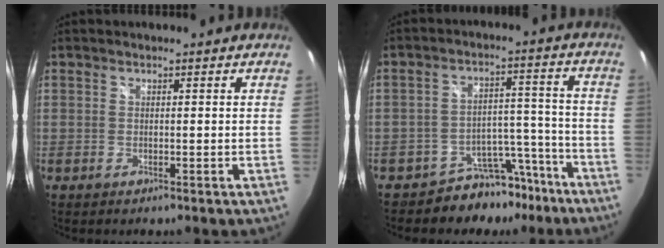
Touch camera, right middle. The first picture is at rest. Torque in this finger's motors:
{"motor_torque": [0.87, -1.27, -0.03, 0.00]}